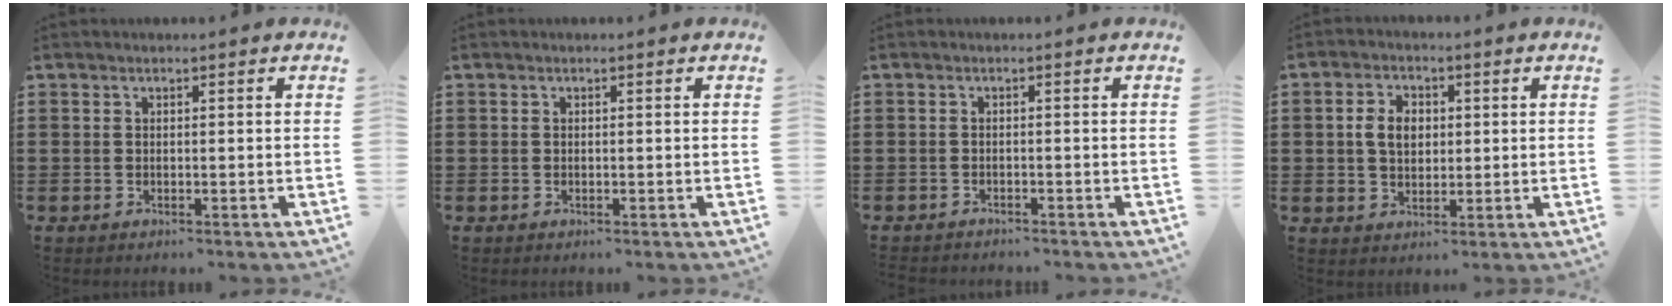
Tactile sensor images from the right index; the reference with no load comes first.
{"total": 0.0}
{"total": 1.1, "force": [-1.1, 0.0, 0.1], "torque": [-0.006, -0.002, -0.022]}
{"total": 4.6, "force": [0.4, 3.2, 3.2], "torque": [-0.078, 0.010, 0.002]}